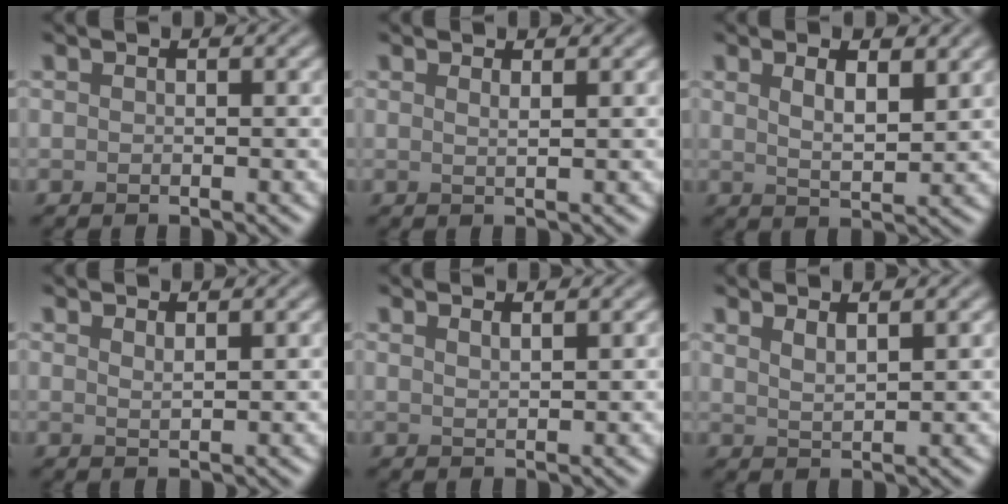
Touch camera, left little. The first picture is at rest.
{"total": 1.0, "force": [0.6, 0.3, 0.7], "torque": [-0.002, 0.000, 0.007]}
{"total": 3.4, "force": [1.8, 1.1, 2.7], "torque": [-0.046, -0.004, 0.035]}
{"total": 1.0, "force": [0.8, 0.2, 0.5], "torque": [-0.006, -0.001, 0.013]}
{"total": 1.3, "force": [1.0, 0.4, 0.7], "torque": [-0.004, 0.005, 0.008]}
{"total": 1.9, "force": [1.4, 0.5, 1.1], "torque": [-0.014, 0.000, 0.024]}